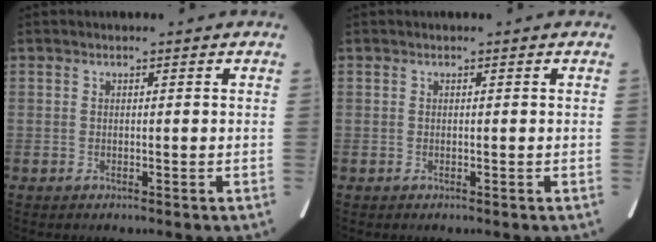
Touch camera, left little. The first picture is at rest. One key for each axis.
{"total": 0.0}